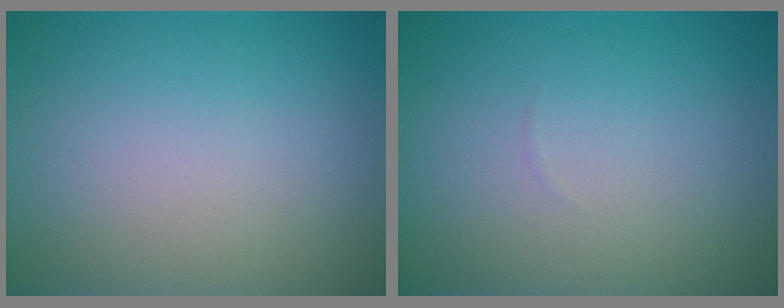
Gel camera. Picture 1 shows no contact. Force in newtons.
{"total": 0.0}